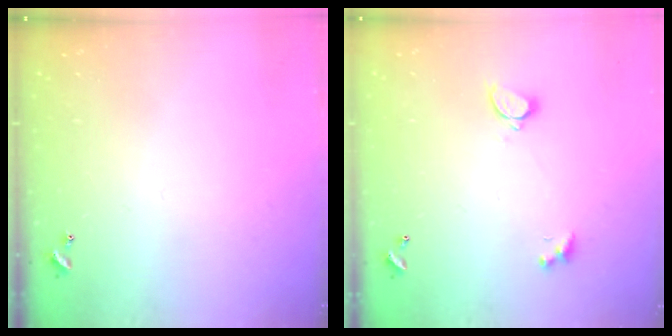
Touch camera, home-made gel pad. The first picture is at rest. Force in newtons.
{"total": 2.1, "press": 1.8, "slide": 1.0}